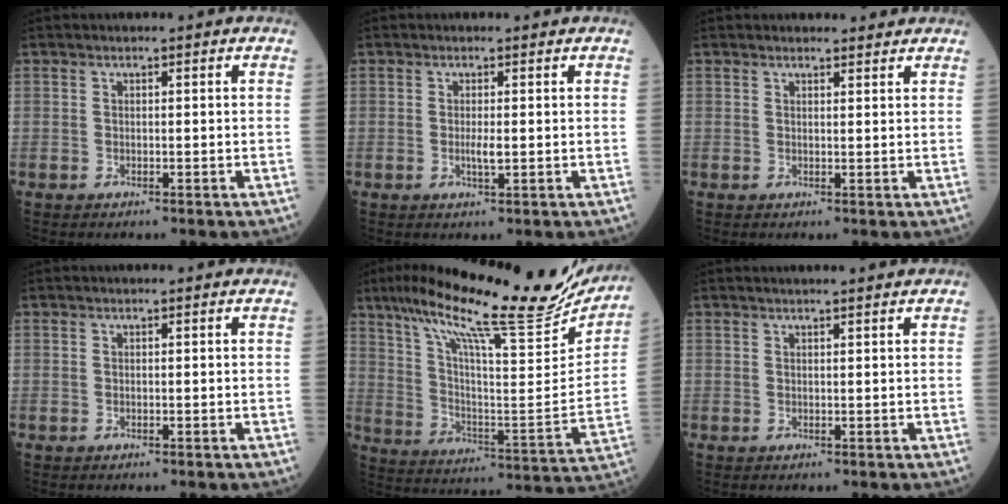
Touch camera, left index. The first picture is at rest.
{"total": 1.9, "force": [0.2, 0.6, 1.8], "torque": [-0.038, -0.001, 0.006]}
{"total": 2.3, "force": [2.2, 0.6, 0.0], "torque": [-0.004, 0.005, 0.033]}
{"total": 0.0}
{"total": 27.1, "force": [22.0, 3.6, 15.5], "torque": [-0.265, -0.013, 0.321]}
{"total": 3.3, "force": [2.8, 0.5, 1.6], "torque": [-0.020, 0.016, 0.045]}